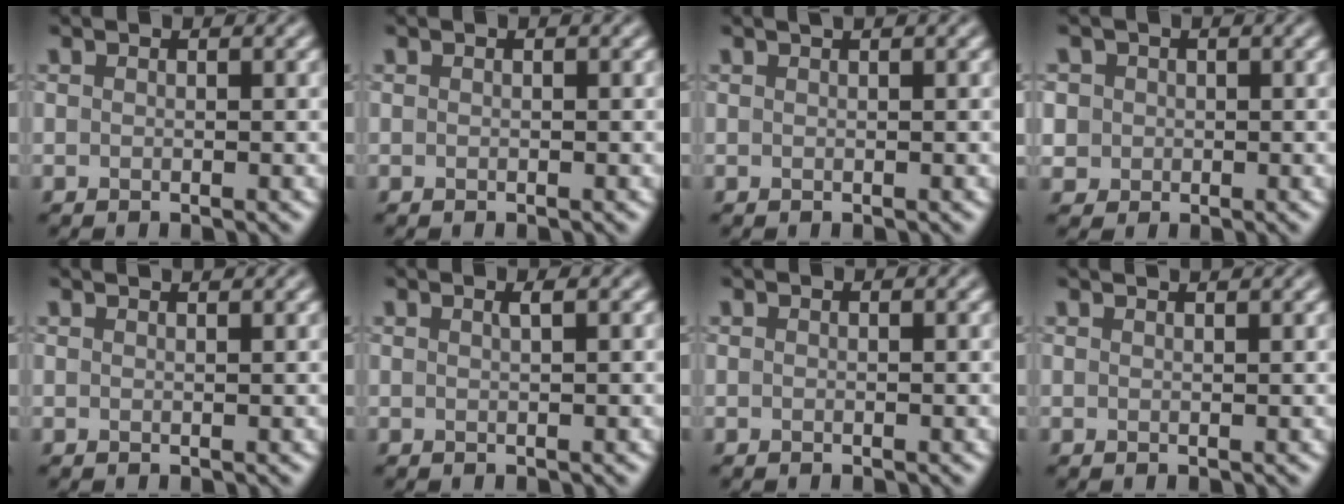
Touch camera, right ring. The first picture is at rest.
{"total": 0.0}
{"total": 0.8, "force": [0.6, 0.2, 0.6], "torque": [-0.004, 0.003, 0.006]}
{"total": 2.6, "force": [0.6, 2.4, 0.7], "torque": [-0.007, 0.010, 0.014]}
{"total": 1.6, "force": [1.4, 0.5, 0.7], "torque": [-0.002, 0.002, 0.002]}
{"total": 0.9, "force": [0.4, 0.3, 0.8], "torque": [-0.006, 0.003, 0.005]}
{"total": 0.0}
{"total": 2.0, "force": [1.6, 0.8, 1.0], "torque": [0.000, 0.005, -0.001]}